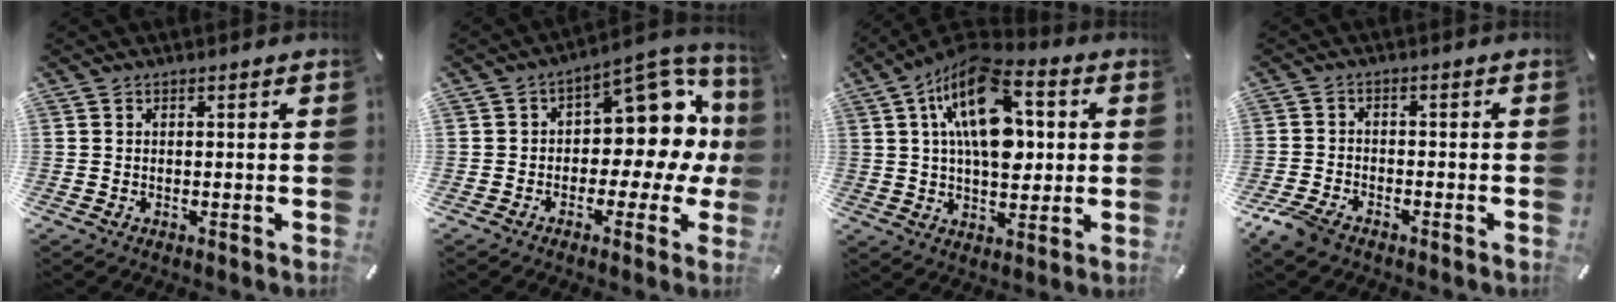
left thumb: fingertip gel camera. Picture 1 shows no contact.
{"total": 13.8, "force": [3.5, 8.5, 10.3], "torque": [-0.123, -0.039, 0.055]}
{"total": 19.2, "force": [4.9, 10.8, 15.0], "torque": [-0.273, -0.011, 0.080]}
{"total": 4.7, "force": [-3.7, 2.2, 2.0], "torque": [-0.057, 0.012, -0.073]}